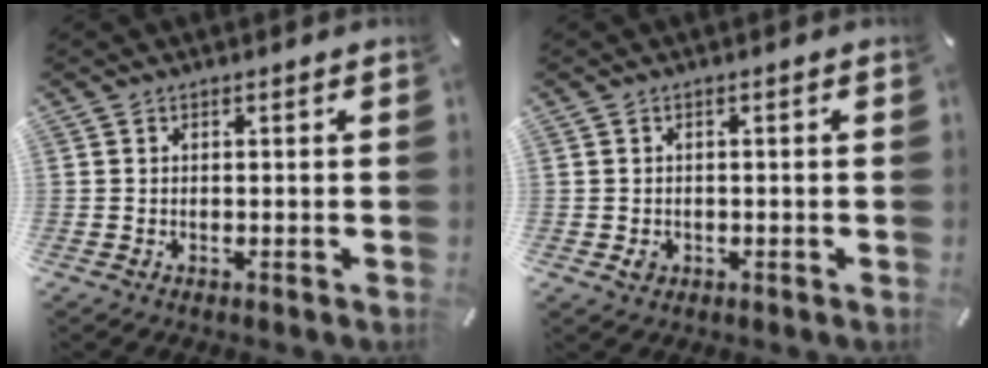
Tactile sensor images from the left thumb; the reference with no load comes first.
{"total": 1.9, "force": [-0.6, 1.6, 0.8], "torque": [-0.013, 0.004, -0.011]}